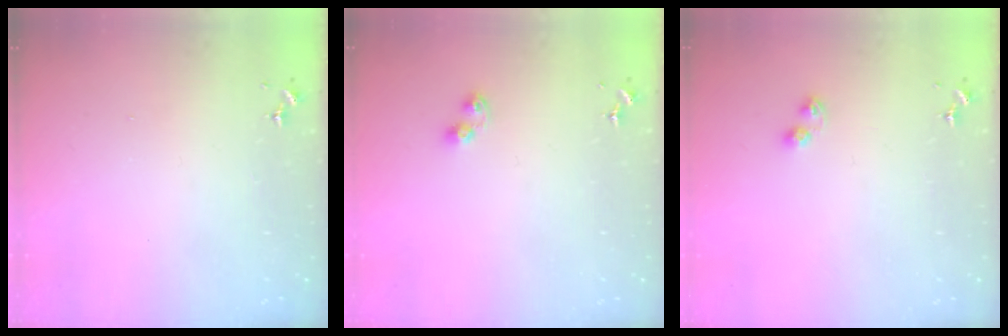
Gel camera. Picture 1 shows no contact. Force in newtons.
{"total": 4.1, "press": 4.1, "slide": 0.4}
{"total": 4.6, "press": 4.6, "slide": 0.4}